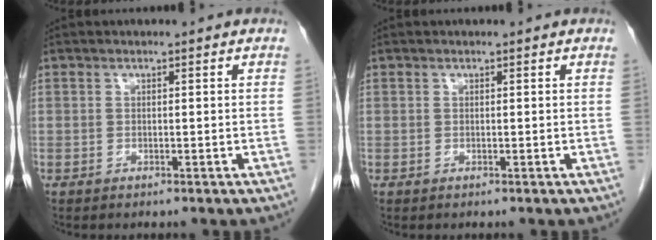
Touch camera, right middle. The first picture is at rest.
{"total": 0.0}